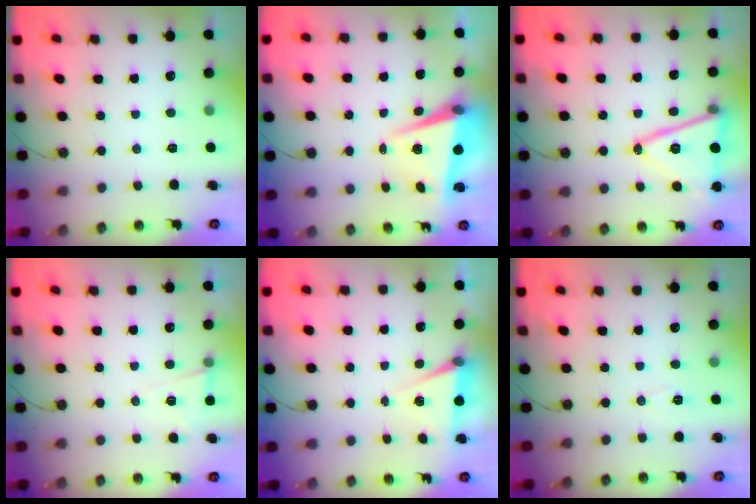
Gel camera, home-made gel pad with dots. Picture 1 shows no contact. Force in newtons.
{"total": 7.5, "press": 7.2, "slide": 2.2}
{"total": 16.3, "press": 16.0, "slide": 3.3}
{"total": 6.2, "press": 4.3, "slide": 4.4}
{"total": 5.2, "press": 2.6, "slide": 4.5}
{"total": 4.1, "press": 3.2, "slide": 2.6}